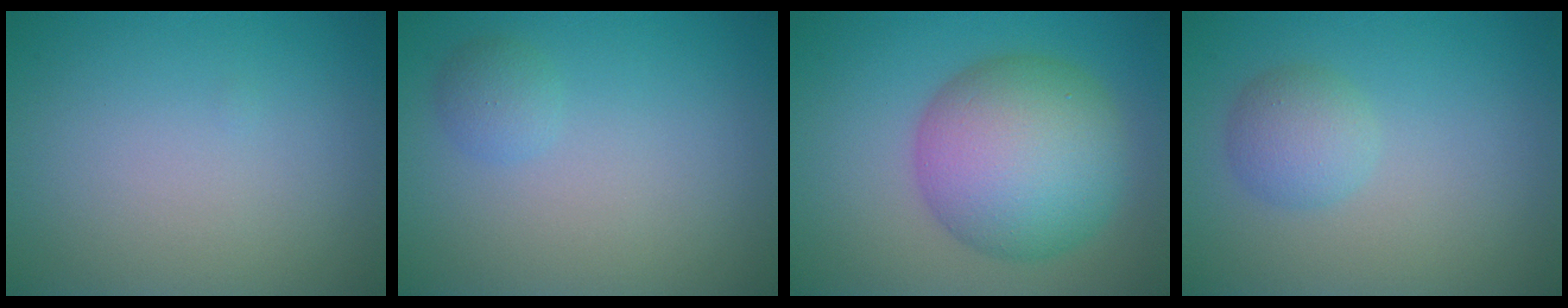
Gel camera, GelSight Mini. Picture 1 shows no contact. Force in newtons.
{"total": 1.3, "press": 1.3, "slide": 0.1}
{"total": 10.0, "press": 10.0, "slide": 0.2}
{"total": 2.5, "press": 2.5, "slide": 0.1}